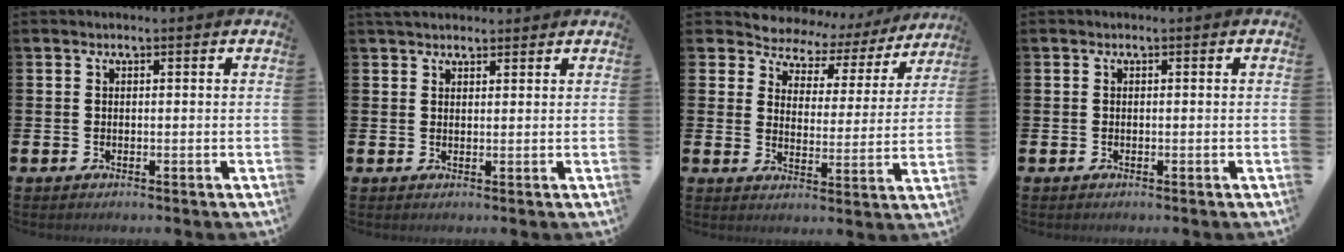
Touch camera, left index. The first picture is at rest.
{"total": 2.6, "force": [2.4, 0.9, 0.5], "torque": [-0.006, -0.004, 0.042]}
{"total": 5.0, "force": [4.4, 2.4, 0.5], "torque": [-0.041, -0.036, 0.069]}
{"total": 0.0}